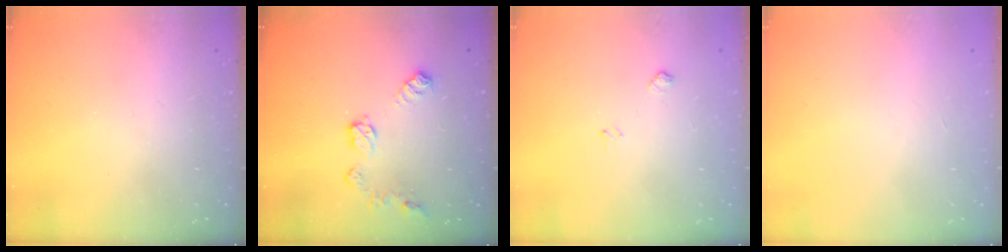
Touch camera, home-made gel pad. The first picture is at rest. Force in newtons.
{"total": 9.6, "press": 9.6, "slide": 0.6}
{"total": 4.7, "press": 4.6, "slide": 0.7}
{"total": 0.0}